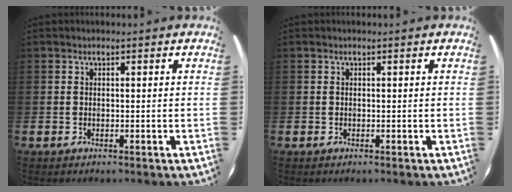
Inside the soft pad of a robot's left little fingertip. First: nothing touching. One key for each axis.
{"total": 0.0}